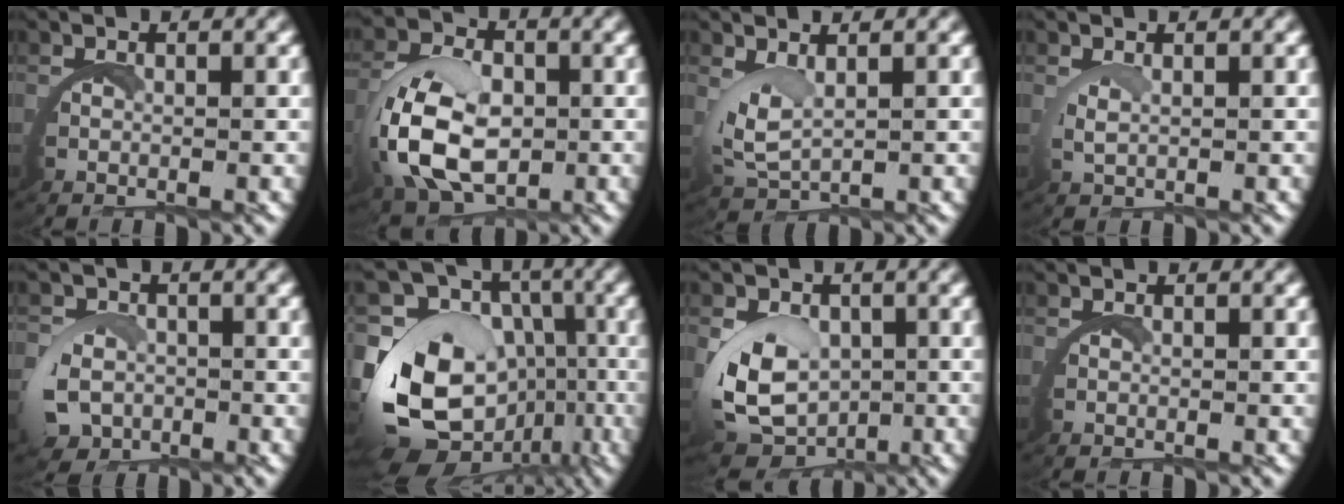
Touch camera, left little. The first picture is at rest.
{"total": 8.5, "force": [-0.2, 5.9, 6.2], "torque": [-0.156, -0.028, 0.010]}
{"total": 2.7, "force": [1.3, 1.4, 1.9], "torque": [-0.067, -0.013, 0.036]}
{"total": 1.2, "force": [1.1, -0.2, 0.5], "torque": [-0.019, -0.002, 0.024]}
{"total": 3.1, "force": [-0.8, 2.5, 1.5], "torque": [-0.038, -0.014, -0.012]}
{"total": 13.8, "force": [-3.2, 10.7, 8.2], "torque": [-0.180, -0.060, -0.037]}
{"total": 6.2, "force": [-0.4, 4.8, 3.9], "torque": [-0.112, -0.033, 0.007]}
{"total": 0.0}